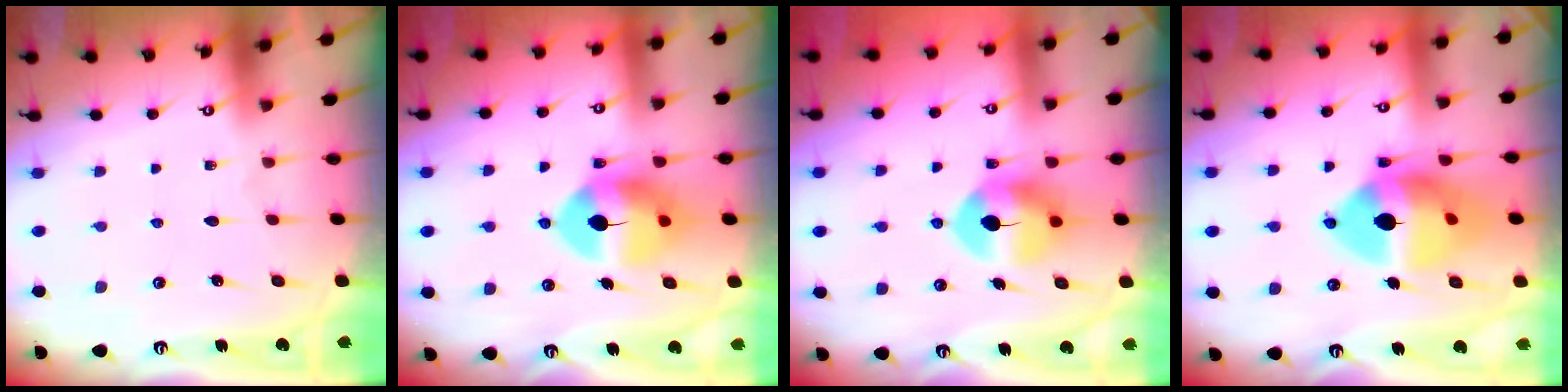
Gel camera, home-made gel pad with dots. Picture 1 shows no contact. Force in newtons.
{"total": 10.8, "press": 10.6, "slide": 1.9}
{"total": 9.1, "press": 8.9, "slide": 1.7}
{"total": 16.7, "press": 16.4, "slide": 2.7}